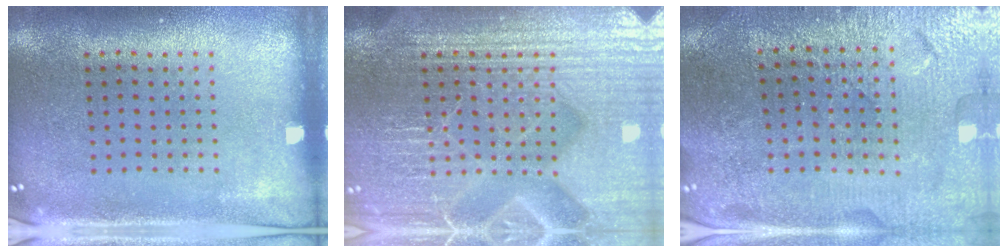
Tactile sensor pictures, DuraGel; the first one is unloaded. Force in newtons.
{"total": 7.6, "press": 7.5, "slide": 1.0}
{"total": 3.2, "press": 3.2, "slide": 0.1}